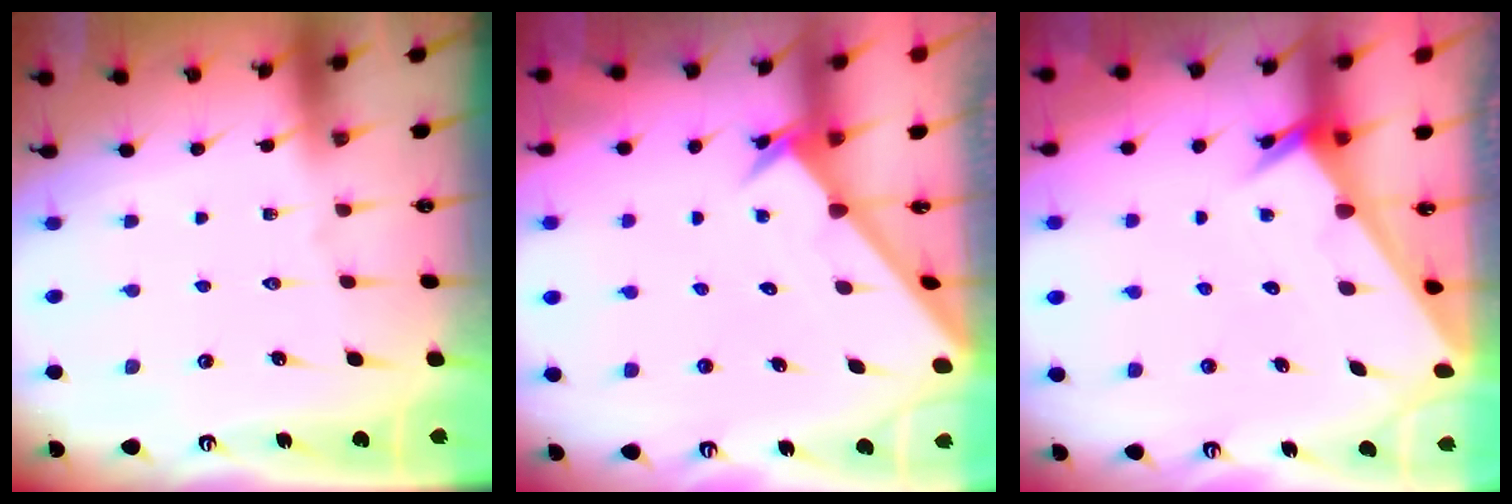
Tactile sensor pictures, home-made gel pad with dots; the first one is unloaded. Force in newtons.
{"total": 2.5, "press": 2.5, "slide": 0.2}
{"total": 2.1, "press": 2.1, "slide": 0.1}